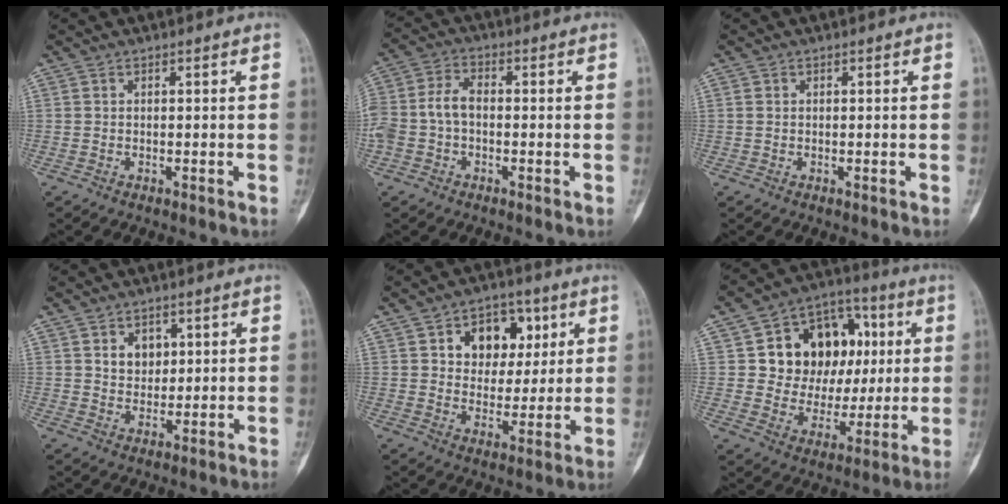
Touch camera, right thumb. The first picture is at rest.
{"total": 8.3, "force": [-1.2, 5.7, 5.9], "torque": [-0.131, 0.026, -0.030]}
{"total": 0.6, "force": [0.0, 0.5, 0.2], "torque": [-0.003, 0.001, -0.001]}
{"total": 4.6, "force": [1.6, 3.6, 2.3], "torque": [-0.012, -0.010, 0.028]}
{"total": 11.4, "force": [4.1, 8.5, 6.4], "torque": [-0.043, -0.009, 0.062]}
{"total": 18.5, "force": [3.9, 14.1, 11.2], "torque": [-0.110, 0.012, 0.070]}